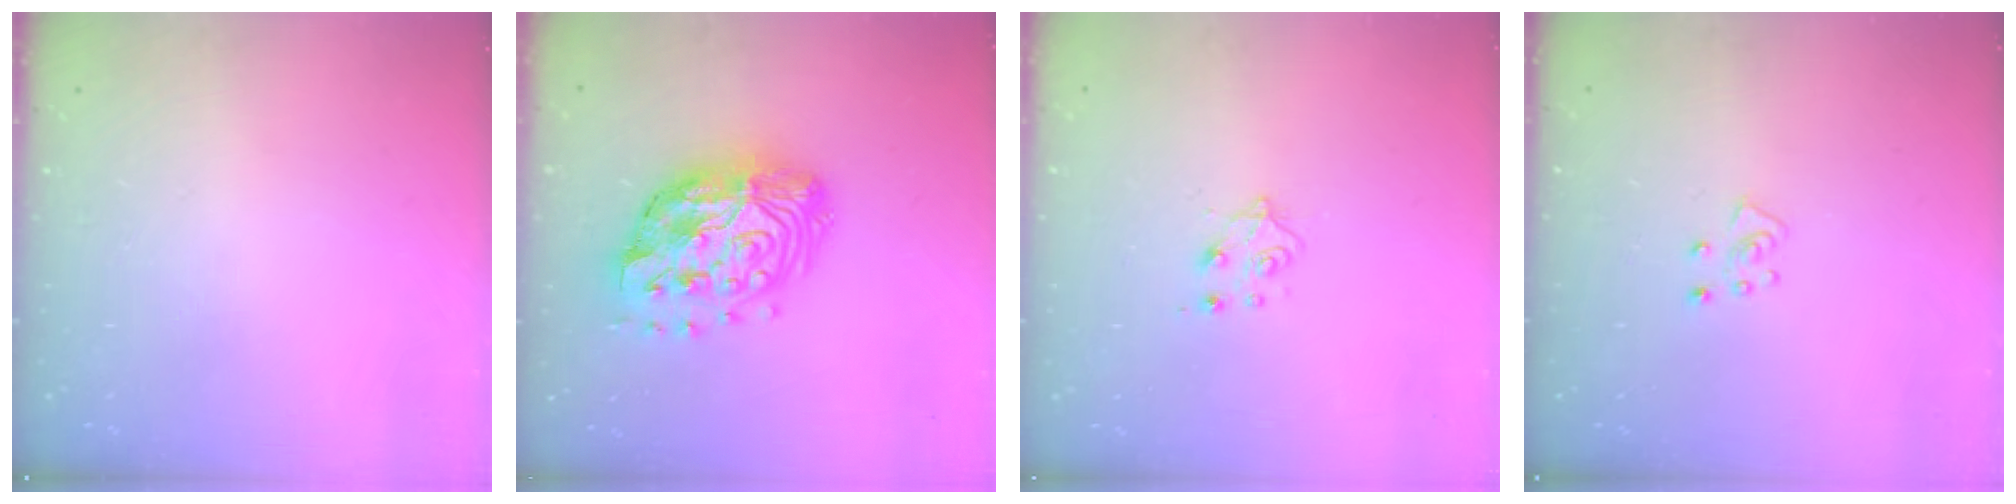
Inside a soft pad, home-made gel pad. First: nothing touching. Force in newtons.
{"total": 18.2, "press": 18.1, "slide": 1.3}
{"total": 5.5, "press": 5.4, "slide": 0.6}
{"total": 4.2, "press": 4.2, "slide": 0.4}